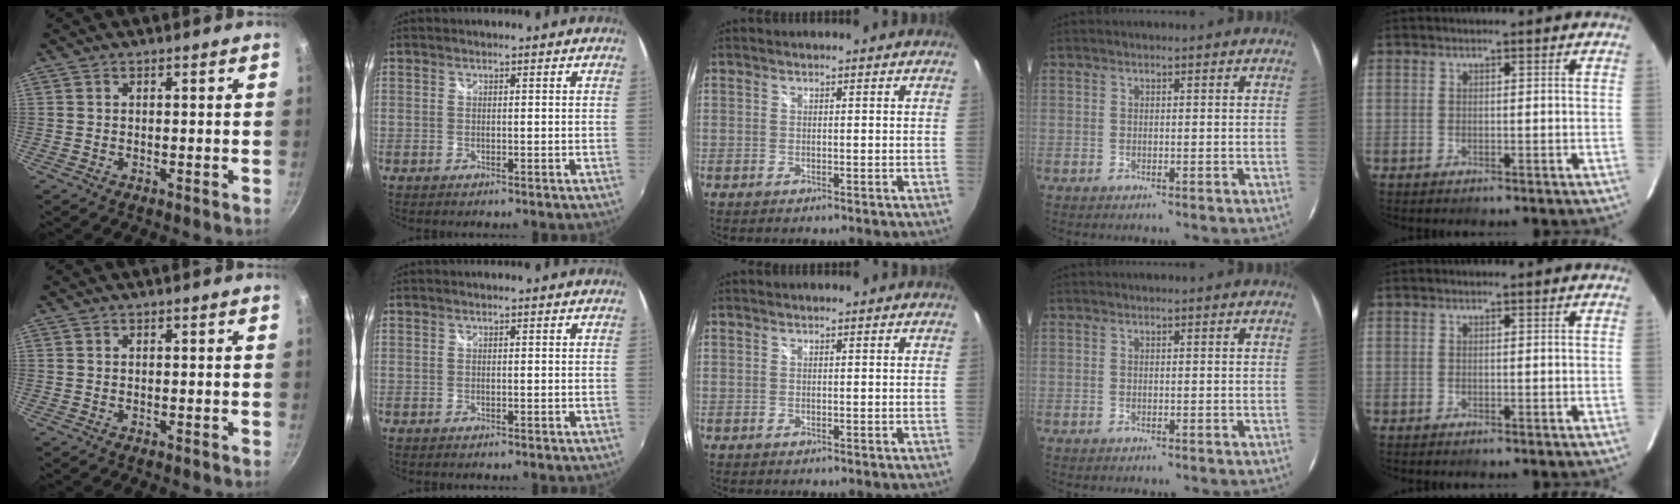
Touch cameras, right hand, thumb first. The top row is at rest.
{}